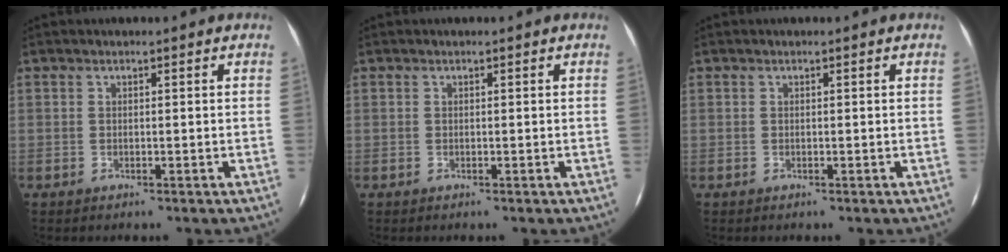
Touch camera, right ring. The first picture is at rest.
{"total": 0.0}
{"total": 0.0}